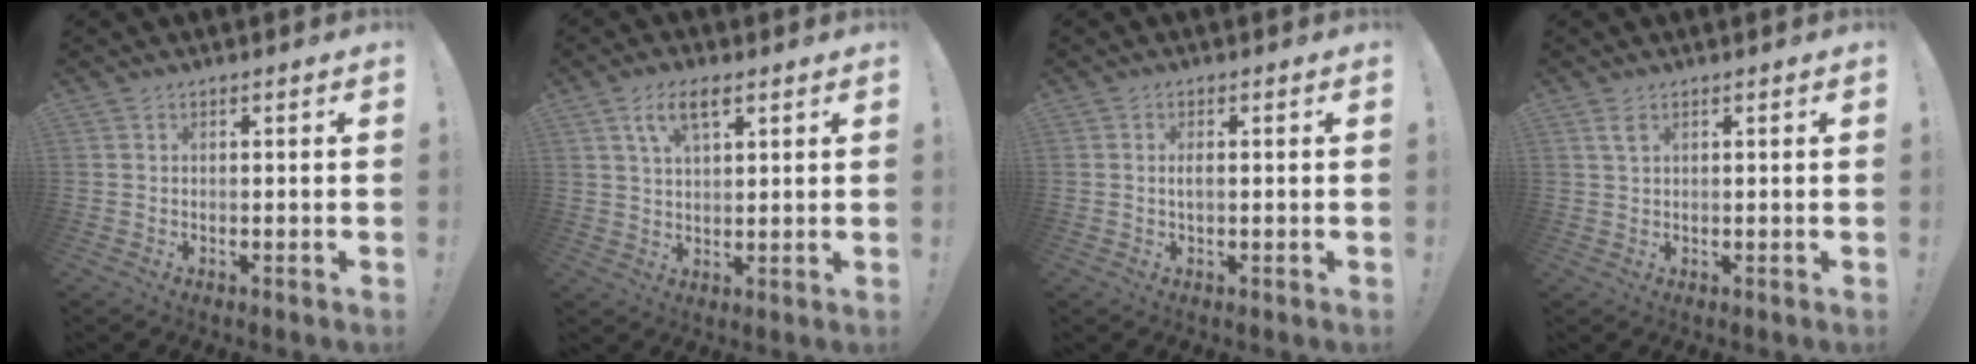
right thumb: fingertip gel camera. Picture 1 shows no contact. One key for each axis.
{"total": 7.7, "fx": 3.9, "fy": 3.7, "fz": 5.5, "tx": -0.090, "ty": -0.002, "tz": 0.069}
{"total": 1.4, "fx": 0.0, "fy": 0.3, "fz": 1.3, "tx": -0.018, "ty": -0.002, "tz": -0.001}
{"total": 2.7, "fx": 1.4, "fy": 1.1, "fz": 2.0, "tx": -0.034, "ty": -0.001, "tz": 0.025}